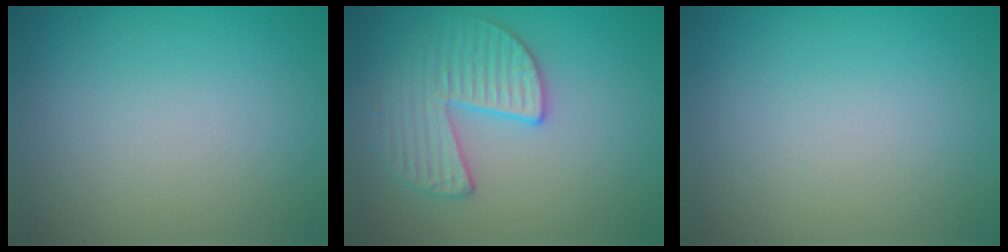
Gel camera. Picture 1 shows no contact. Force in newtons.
{"total": 3.3, "press": 3.2, "slide": 0.6}
{"total": 0.0}